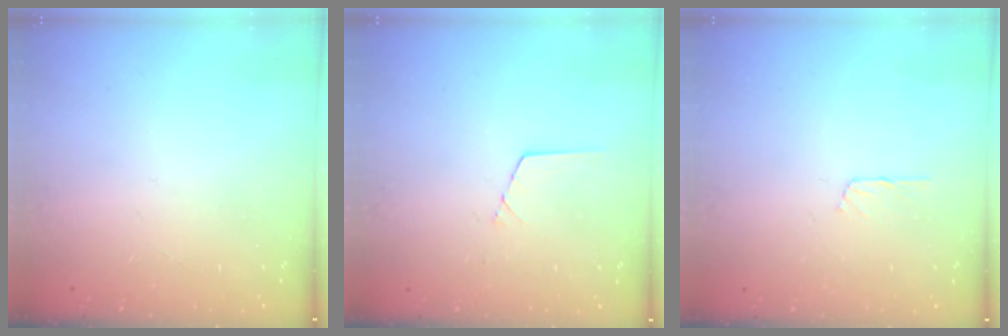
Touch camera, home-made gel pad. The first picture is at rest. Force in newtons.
{"total": 1.6, "press": 1.6, "slide": 0.0}
{"total": 3.3, "press": 3.3, "slide": 0.3}